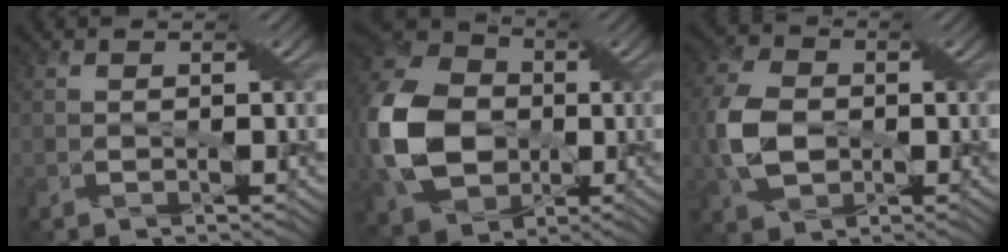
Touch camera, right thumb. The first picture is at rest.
{"total": 13.1, "force": [-1.9, 9.9, 8.3], "torque": [-0.234, -0.001, -0.042]}
{"total": 7.3, "force": [-1.4, 5.0, 5.1], "torque": [-0.146, -0.009, -0.028]}